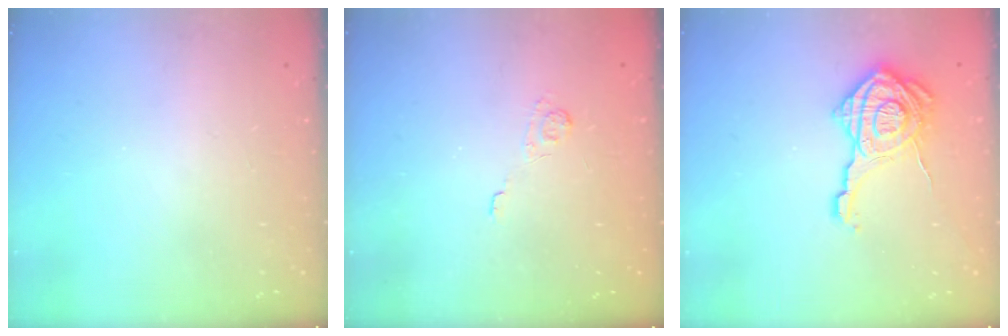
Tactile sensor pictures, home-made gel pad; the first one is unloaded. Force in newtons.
{"total": 1.9, "press": 1.3, "slide": 1.3}
{"total": 17.9, "press": 17.9, "slide": 1.1}